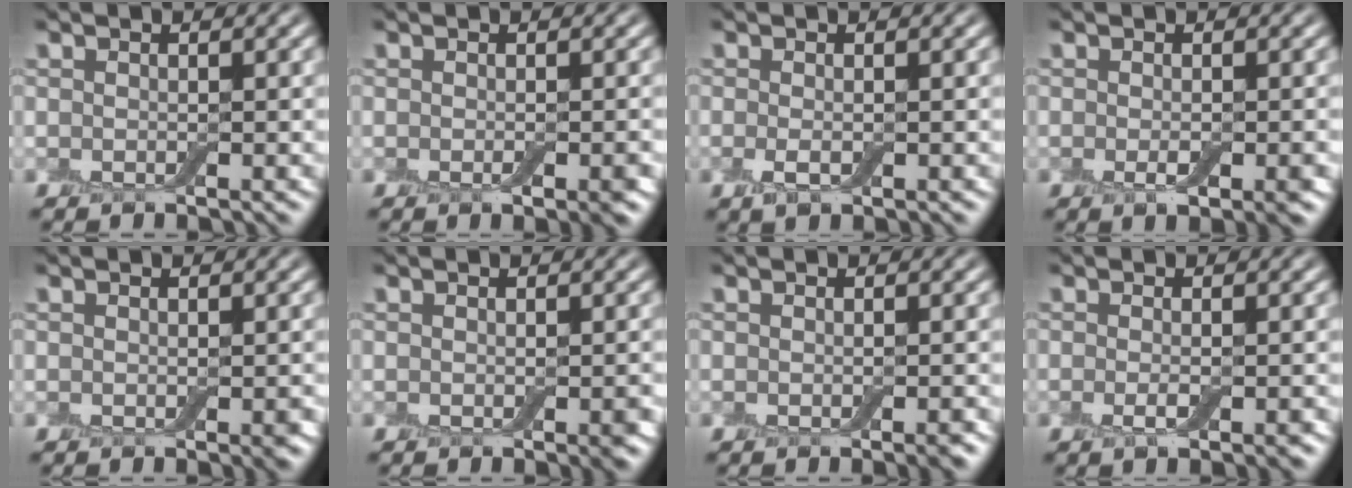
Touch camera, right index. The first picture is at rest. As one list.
[{"total": 1.4, "force": [-0.5, 0.3, 1.3], "torque": [-0.017, -0.005, -0.007]}, {"total": 1.6, "force": [-0.4, 0.7, 1.4], "torque": [-0.031, -0.007, -0.009]}, {"total": 2.1, "force": [-0.6, 0.7, 1.9], "torque": [-0.027, -0.007, -0.008]}, {"total": 0.8, "force": [-0.2, 0.2, 0.7], "torque": [-0.008, -0.003, -0.002]}, {"total": 1.1, "force": [-0.4, 0.2, 1.0], "torque": [-0.011, -0.003, -0.004]}, {"total": 1.0, "force": [-0.4, 0.1, 0.9], "torque": [-0.012, -0.002, -0.007]}, {"total": 1.9, "force": [-0.6, 0.5, 1.7], "torque": [-0.028, -0.004, -0.013]}]